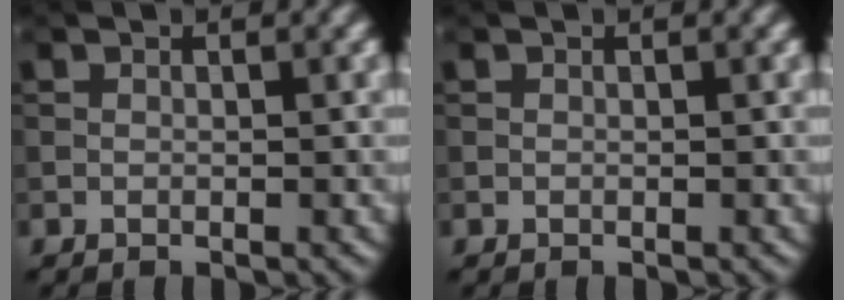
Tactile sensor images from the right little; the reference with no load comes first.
{"total": 0.0}